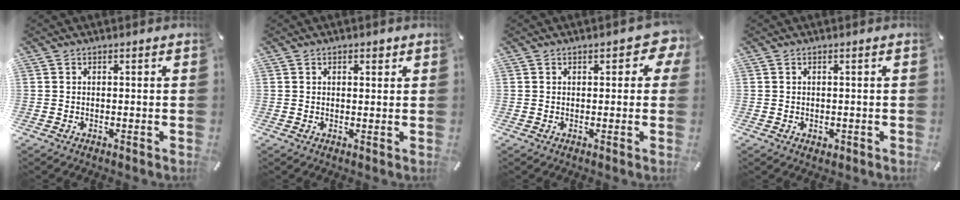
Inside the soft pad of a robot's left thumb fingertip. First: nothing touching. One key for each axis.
{"total": 1.4, "fx": 0.7, "fy": 1.0, "fz": 0.8, "tx": -0.010, "ty": 0.002, "tz": 0.009}
{"total": 5.1, "fx": 1.7, "fy": 2.9, "fz": 3.9, "tx": -0.046, "ty": 0.000, "tz": 0.025}
{"total": 0.9, "fx": -0.2, "fy": 0.8, "fz": 0.3, "tx": -0.008, "ty": 0.003, "tz": -0.005}